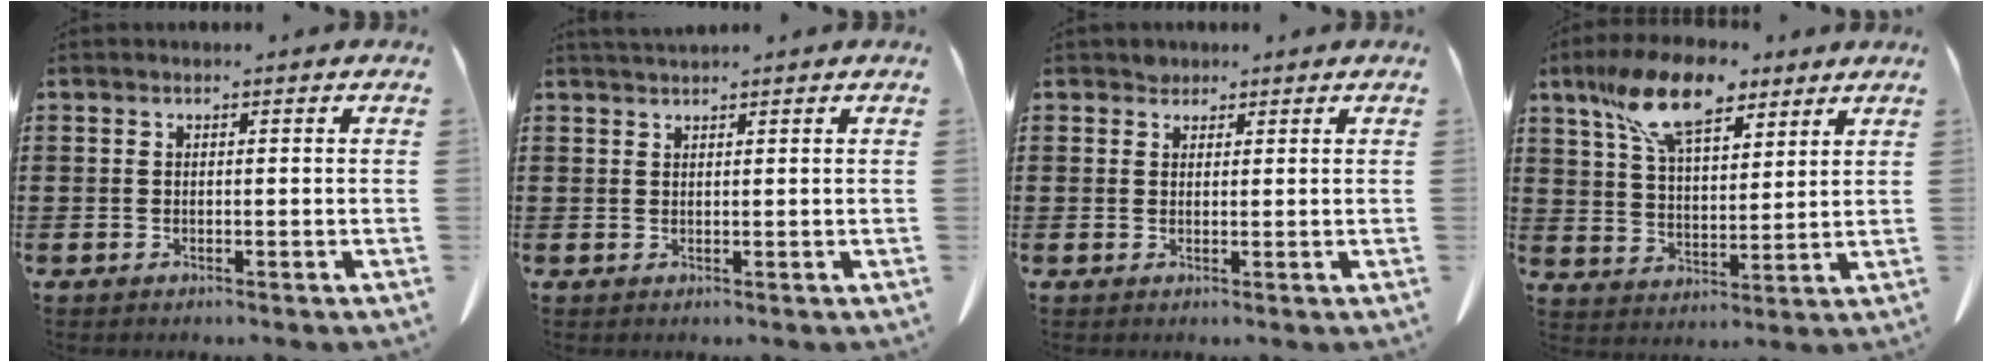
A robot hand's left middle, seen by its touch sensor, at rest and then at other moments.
{"total": 1.4, "force": [1.3, 0.1, 0.4], "torque": [-0.011, 0.000, 0.025]}
{"total": 1.5, "force": [1.3, 0.7, 0.0], "torque": [-0.003, 0.001, 0.028]}
{"total": 12.2, "force": [8.4, 4.8, 7.5], "torque": [-0.158, -0.011, 0.154]}